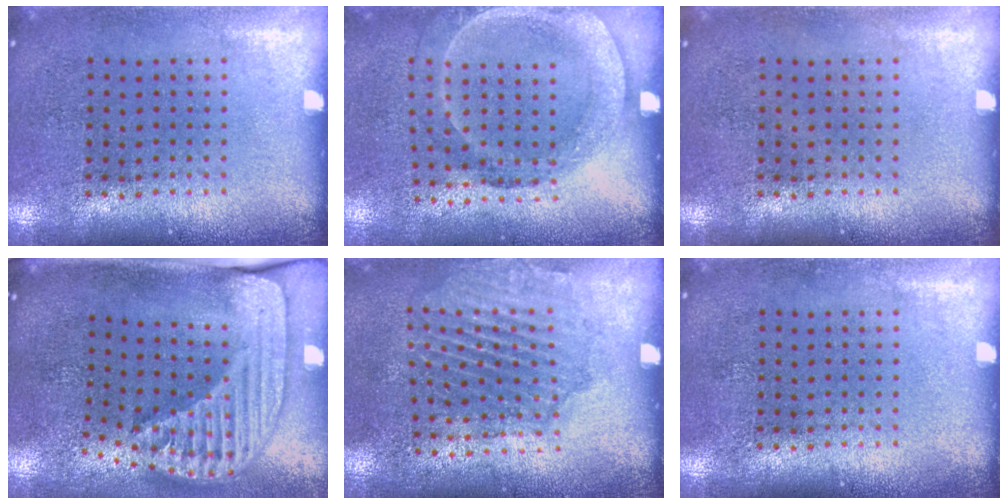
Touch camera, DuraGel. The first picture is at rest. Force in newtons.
{"total": 1.7, "press": 1.2, "slide": 1.2}
{"total": 0.0}
{"total": 2.5, "press": 1.8, "slide": 1.7}
{"total": 1.6, "press": 1.4, "slide": 0.7}
{"total": 0.0}